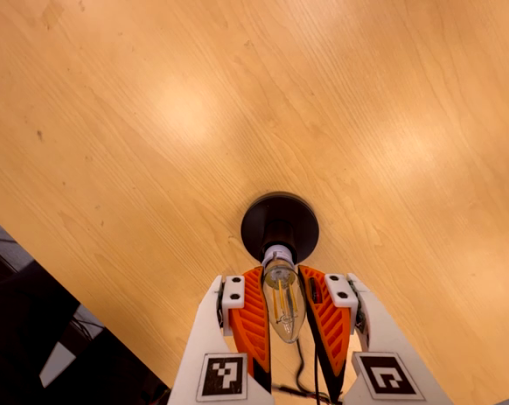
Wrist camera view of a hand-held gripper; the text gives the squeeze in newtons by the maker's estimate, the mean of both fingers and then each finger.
{"total": 17.3, "left": 16.2, "right": 18.4}